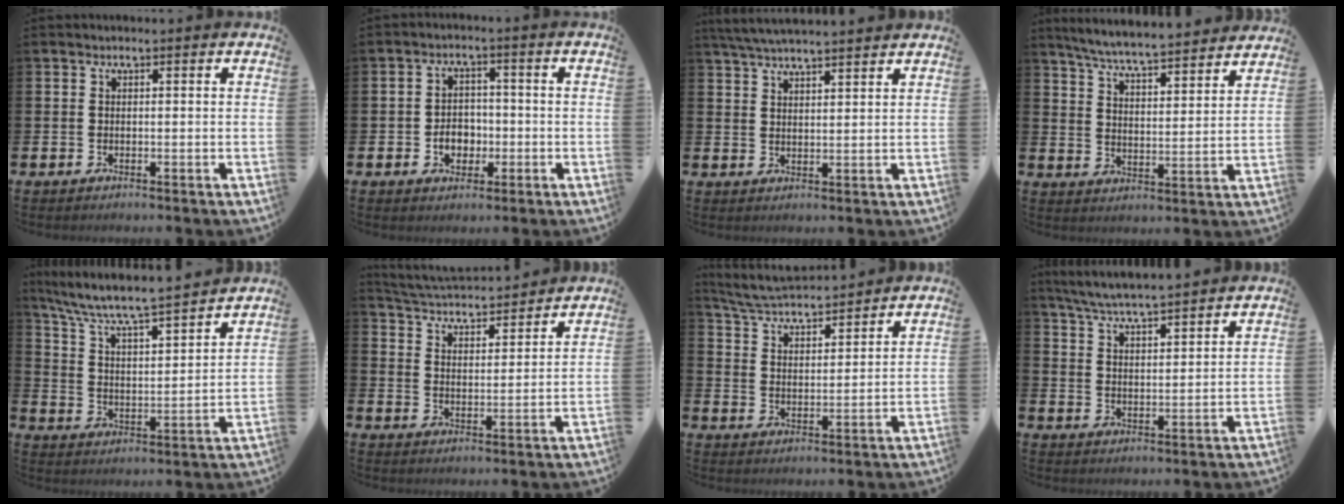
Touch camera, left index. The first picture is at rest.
{"total": 3.8, "force": [-1.1, 3.0, 2.1], "torque": [-0.021, -0.005, -0.030]}
{"total": 4.6, "force": [4.4, 0.1, 1.2], "torque": [-0.038, -0.013, 0.082]}
{"total": 6.6, "force": [6.4, 0.0, 1.6], "torque": [-0.057, -0.047, 0.110]}
{"total": 7.3, "force": [6.8, 0.5, 2.7], "torque": [-0.084, -0.054, 0.112]}
{"total": 4.4, "force": [4.3, 0.6, 0.1], "torque": [-0.022, -0.040, 0.070]}
{"total": 5.6, "force": [5.5, 0.4, 0.9], "torque": [-0.037, -0.037, 0.095]}
{"total": 6.1, "force": [5.9, -0.1, 1.4], "torque": [-0.048, -0.035, 0.105]}